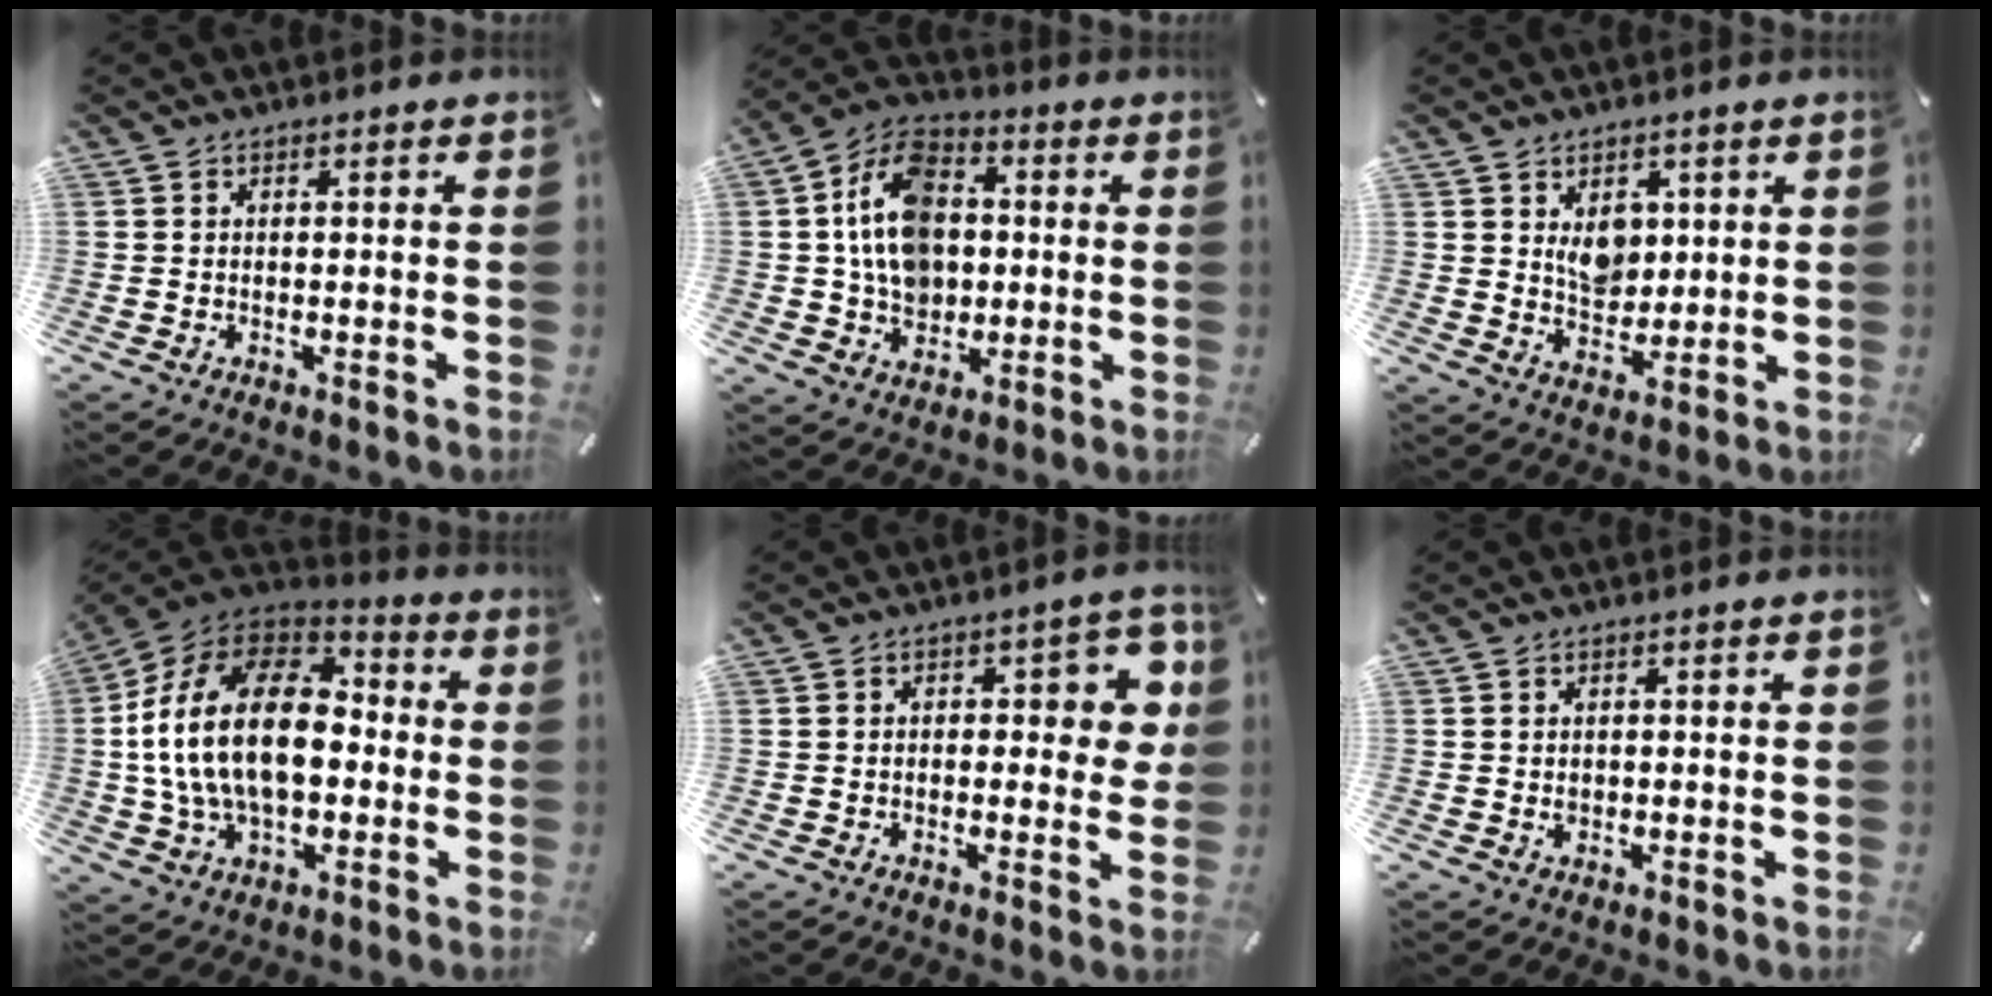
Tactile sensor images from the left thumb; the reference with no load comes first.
{"total": 13.9, "force": [0.4, 11.1, 8.3], "torque": [-0.171, 0.016, 0.007]}
{"total": 7.0, "force": [2.8, 5.6, 3.1], "torque": [-0.044, -0.008, 0.050]}
{"total": 24.3, "force": [-0.3, 15.6, 18.6], "torque": [-0.371, 0.023, -0.004]}
{"total": 8.8, "force": [1.5, 4.2, 7.7], "torque": [-0.087, -0.007, 0.018]}
{"total": 1.2, "force": [0.1, 1.0, 0.6], "torque": [-0.006, 0.000, 0.000]}